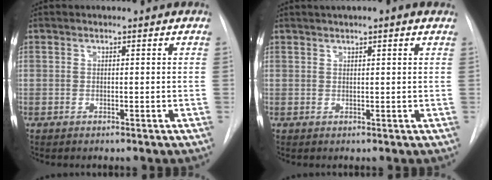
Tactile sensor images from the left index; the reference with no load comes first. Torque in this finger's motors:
{"motor_torque": [0.37, -0.72, -0.04, 0.02]}